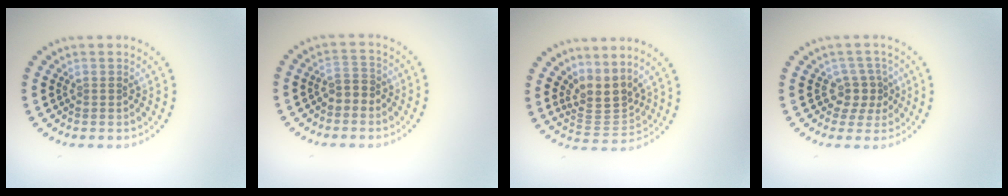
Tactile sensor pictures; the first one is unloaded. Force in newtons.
{"total": 1.8, "press": 1.6, "slide": 0.8}
{"total": 3.4, "press": 2.4, "slide": 2.4}
{"total": 2.5, "press": 1.8, "slide": 1.8}